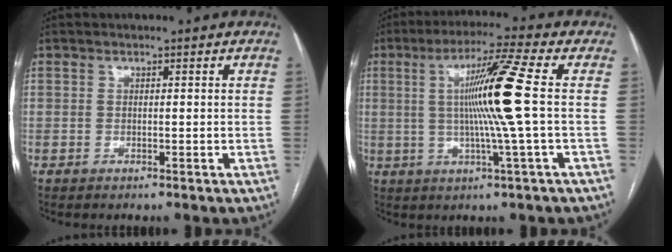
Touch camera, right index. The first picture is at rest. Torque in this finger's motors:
{"motor_torque": [1.13, 0.30, 0.79, 0.21]}